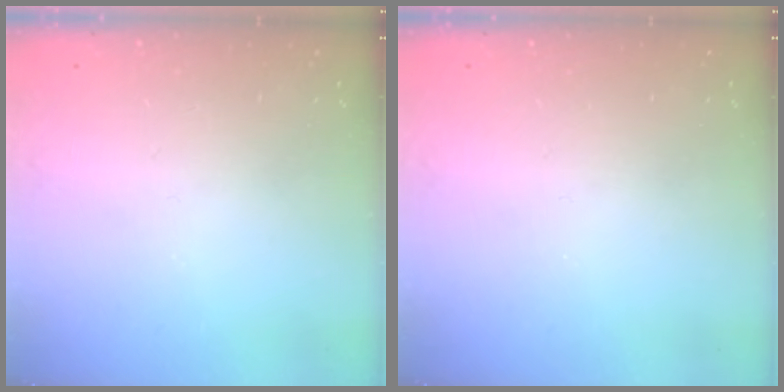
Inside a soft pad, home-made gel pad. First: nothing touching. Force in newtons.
{"total": 0.0}